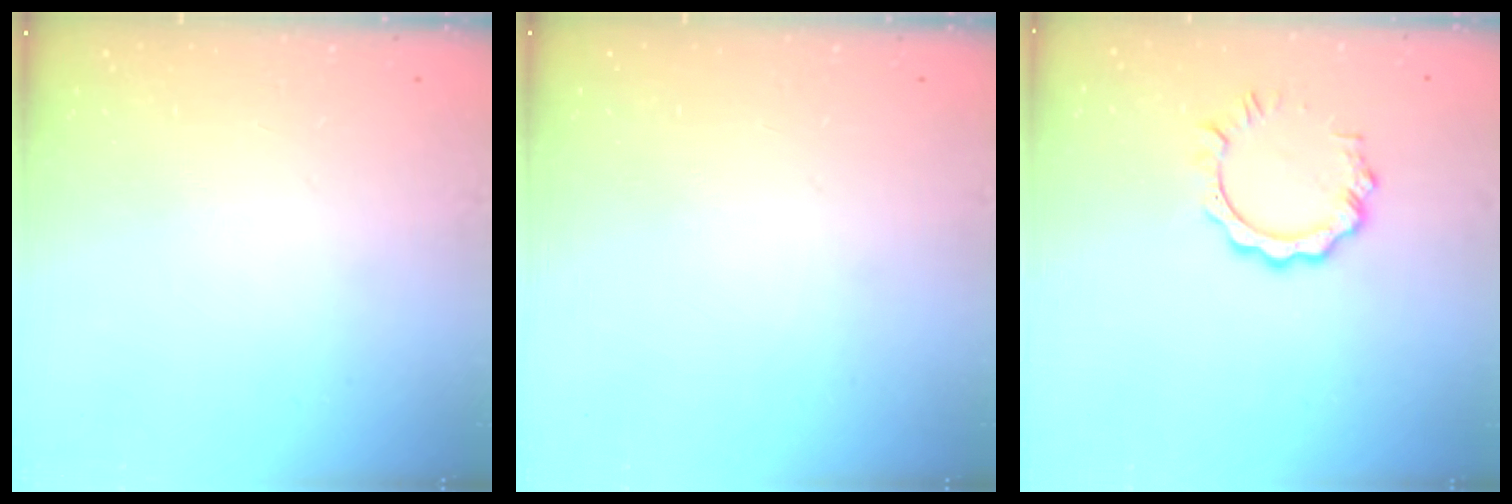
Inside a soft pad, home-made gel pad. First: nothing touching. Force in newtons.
{"total": 0.0}
{"total": 5.7, "press": 5.7, "slide": 0.5}